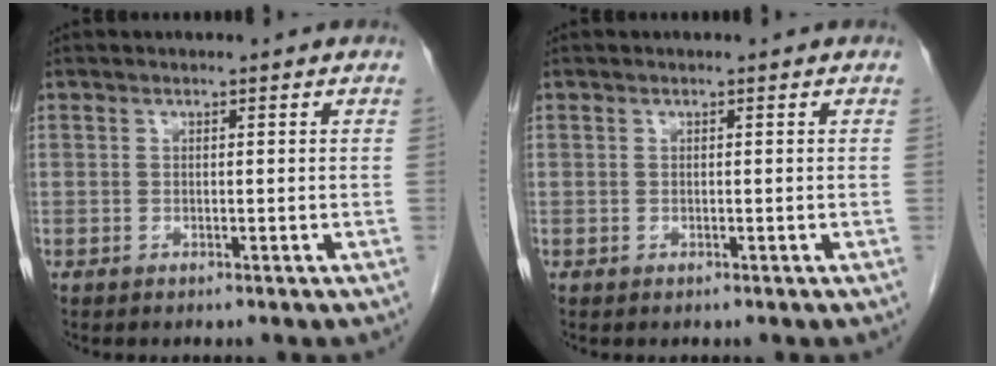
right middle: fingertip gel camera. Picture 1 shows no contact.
{"total": 0.0}